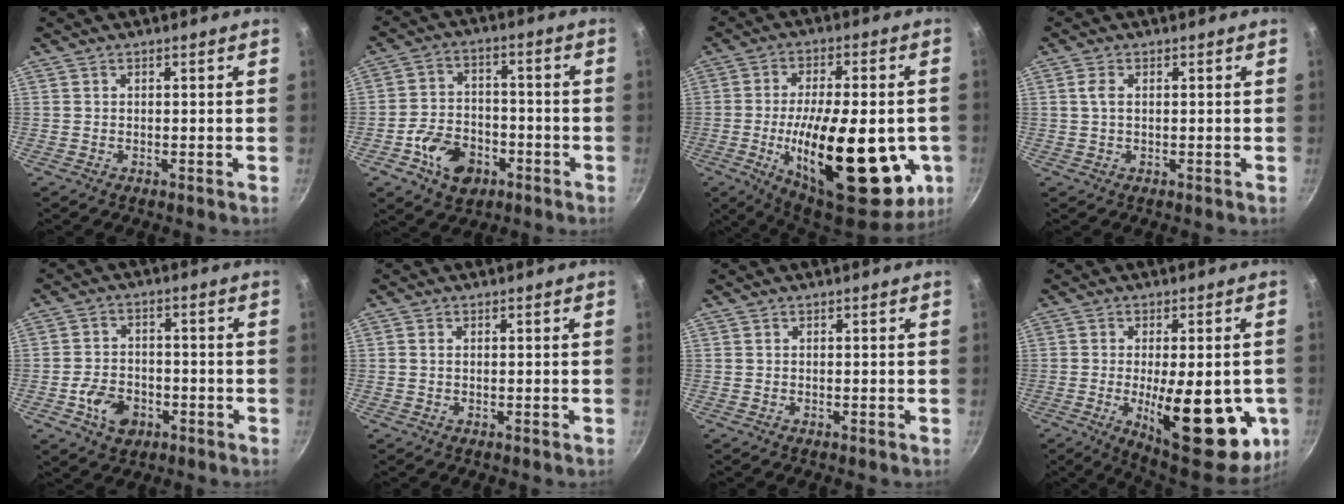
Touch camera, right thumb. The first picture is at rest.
{"total": 10.7, "force": [-4.9, 7.4, 6.0], "torque": [-0.083, 0.037, -0.084]}
{"total": 29.7, "force": [-6.4, 12.3, 26.3], "torque": [-0.373, -0.003, -0.082]}
{"total": 2.0, "force": [0.4, 1.1, 1.6], "torque": [-0.037, 0.001, 0.007]}
{"total": 7.7, "force": [-3.2, 5.5, 4.3], "torque": [-0.061, 0.024, -0.055]}
{"total": 0.7, "force": [0.1, 0.5, 0.4], "torque": [-0.010, 0.001, 0.003]}
{"total": 0.0}
{"total": 21.9, "force": [-4.9, 8.5, 19.6], "torque": [-0.228, -0.016, -0.053]}